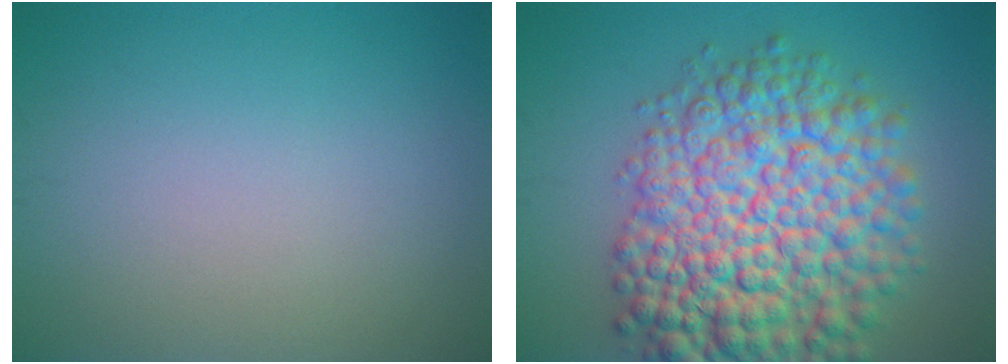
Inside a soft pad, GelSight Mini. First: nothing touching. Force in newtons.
{"total": 12.7, "press": 12.7, "slide": 0.4}